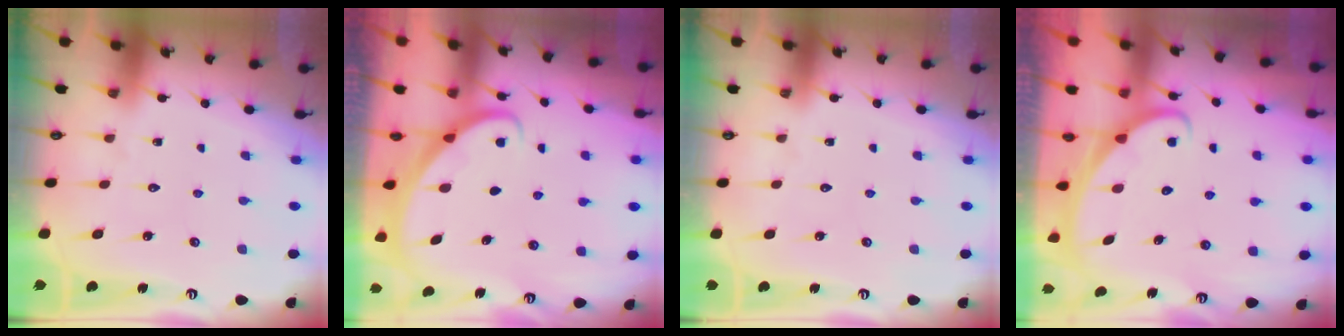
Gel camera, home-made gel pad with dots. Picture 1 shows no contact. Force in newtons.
{"total": 2.3, "press": 2.3, "slide": 0.1}
{"total": 0.0}
{"total": 2.2, "press": 2.2, "slide": 0.1}